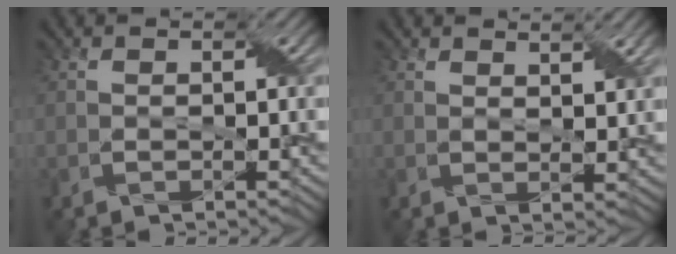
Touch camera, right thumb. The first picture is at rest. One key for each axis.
{"total": 2.1, "fx": 1.8, "fy": -0.4, "fz": 1.1, "tx": -0.021, "ty": -0.004, "tz": 0.040}